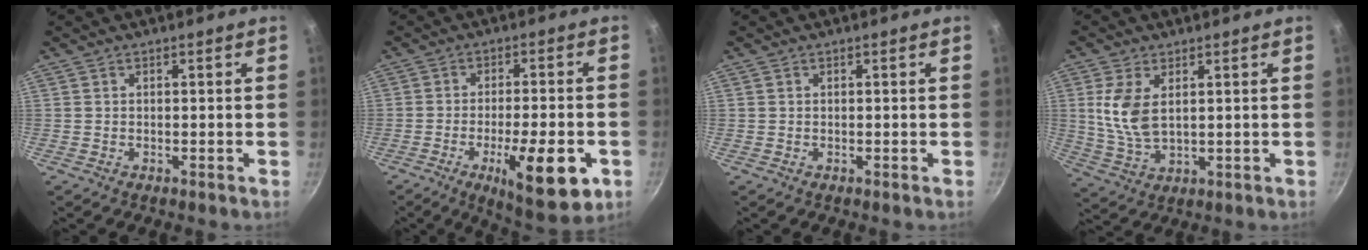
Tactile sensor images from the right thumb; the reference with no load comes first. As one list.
[{"total": 14.9, "force": [-5.4, 4.3, 13.2], "torque": [-0.179, 0.011, -0.074]}, {"total": 0.0}, {"total": 8.3, "force": [2.1, 4.5, 6.6], "torque": [-0.134, -0.016, 0.048]}]